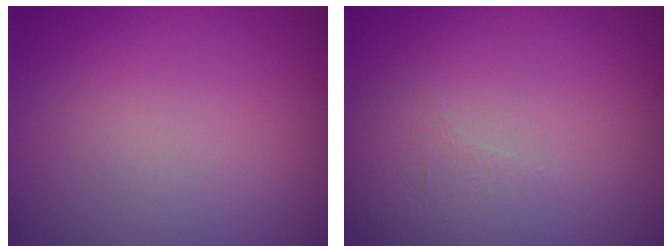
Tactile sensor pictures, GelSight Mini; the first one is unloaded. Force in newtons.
{"total": 0.9, "press": 0.5, "slide": 0.8}